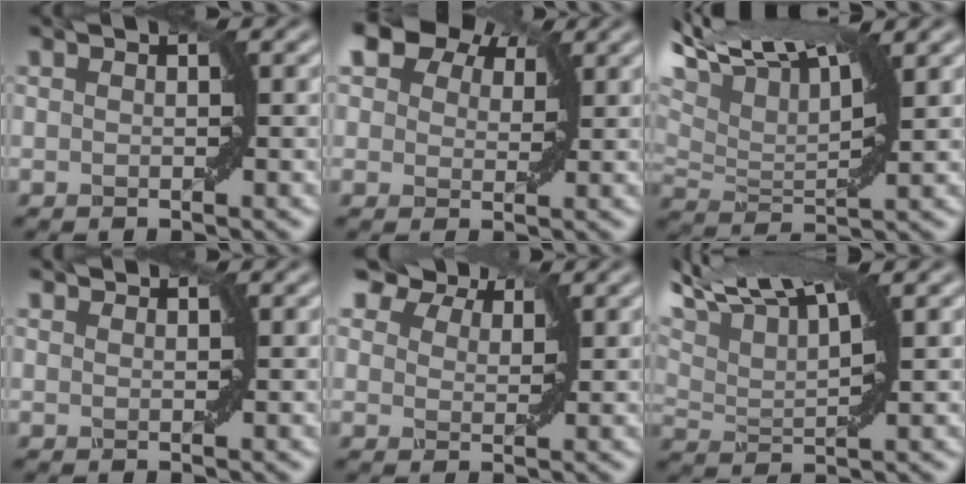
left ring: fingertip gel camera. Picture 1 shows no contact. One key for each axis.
{"total": 8.9, "fx": 6.0, "fy": 5.1, "fz": 4.1, "tx": -0.072, "ty": 0.026, "tz": 0.081}
{"total": 10.6, "fx": 5.5, "fy": 4.4, "fz": 8.0, "tx": -0.141, "ty": 0.038, "tz": 0.095}
{"total": 1.4, "fx": 1.4, "fy": 0.0, "fz": 0.2, "tx": -0.004, "ty": -0.001, "tz": 0.018}
{"total": 5.3, "fx": 4.6, "fy": 2.0, "fz": 1.7, "tx": -0.038, "ty": -0.004, "tz": 0.082}
{"total": 9.7, "fx": 7.0, "fy": 2.6, "fz": 6.1, "tx": -0.124, "ty": 0.034, "tz": 0.111}